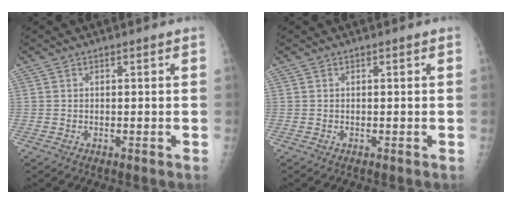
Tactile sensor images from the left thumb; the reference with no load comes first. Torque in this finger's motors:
{"motor_torque": [-0.11, 0.11, 0.00, 0.00, 0.00]}